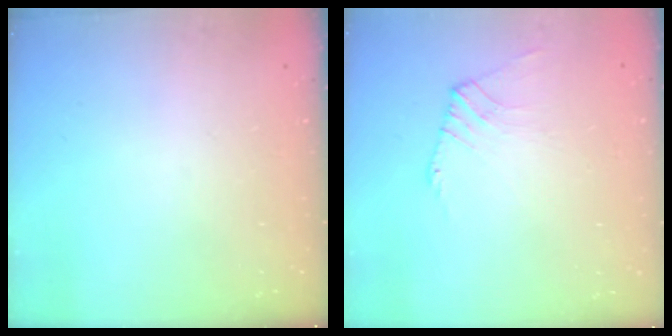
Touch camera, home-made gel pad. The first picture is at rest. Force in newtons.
{"total": 2.0, "press": 2.0, "slide": 0.4}